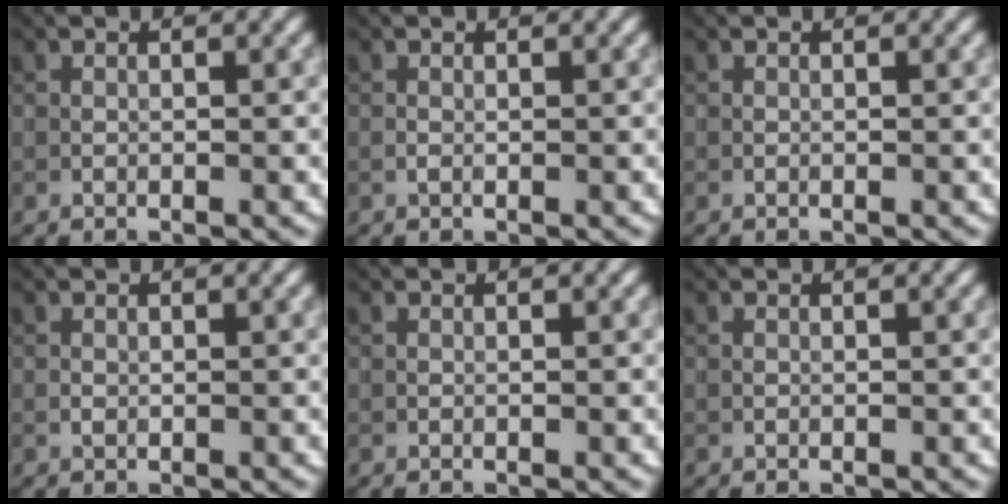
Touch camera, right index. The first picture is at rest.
{"total": 0.0}
{"total": 0.0}
{"total": 0.0}
{"total": 0.0}
{"total": 0.0}